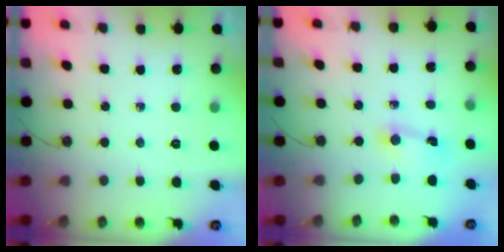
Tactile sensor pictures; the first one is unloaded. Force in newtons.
{"total": 1.8, "press": 1.8, "slide": 0.2}